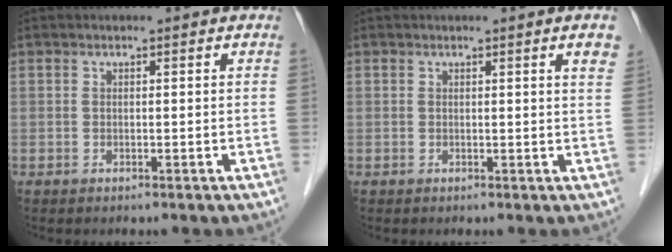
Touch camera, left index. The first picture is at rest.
{"total": 2.6, "force": [1.5, -0.1, 2.1], "torque": [-0.024, -0.003, 0.012]}